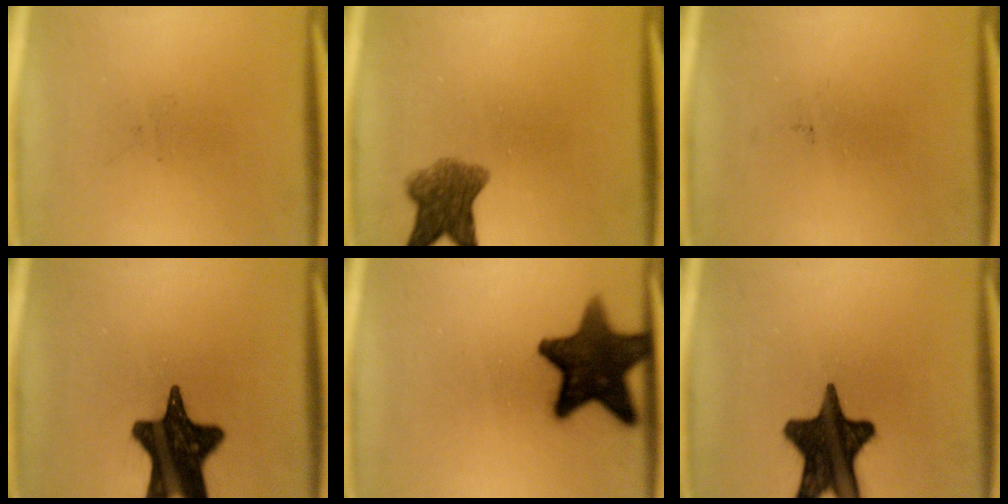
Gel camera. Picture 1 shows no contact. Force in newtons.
{"total": 6.5}
{"total": 0.0}
{"total": 17.4}
{"total": 14.6}
{"total": 17.1}